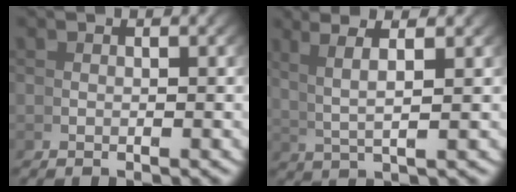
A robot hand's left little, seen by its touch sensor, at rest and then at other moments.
{"total": 5.1, "force": [3.3, 0.6, 3.9], "torque": [-0.053, 0.020, 0.055]}